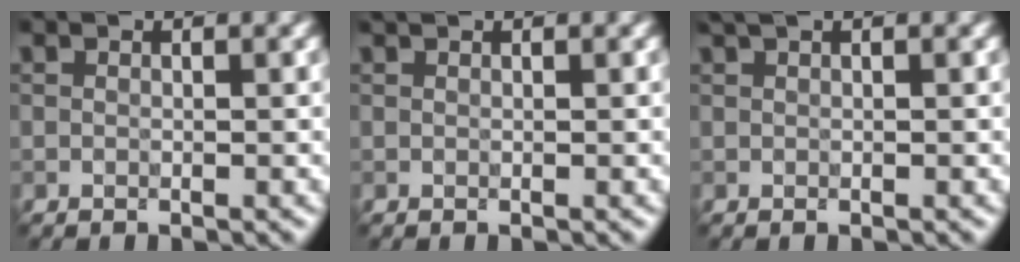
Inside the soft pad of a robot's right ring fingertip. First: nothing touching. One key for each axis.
{"total": 1.1, "fx": 0.9, "fy": 0.4, "fz": 0.5, "tx": 0.001, "ty": -0.001, "tz": 0.004}
{"total": 2.7, "fx": 1.7, "fy": 1.1, "fz": 1.8, "tx": -0.008, "ty": 0.012, "tz": 0.008}